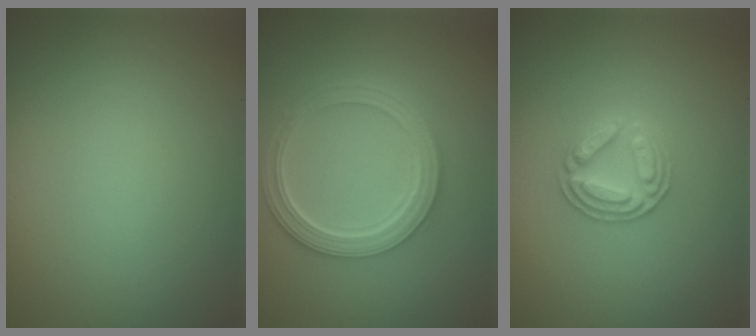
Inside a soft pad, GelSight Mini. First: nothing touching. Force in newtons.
{"total": 5.1, "press": 4.0, "slide": 3.1}
{"total": 3.1, "press": 2.9, "slide": 1.1}